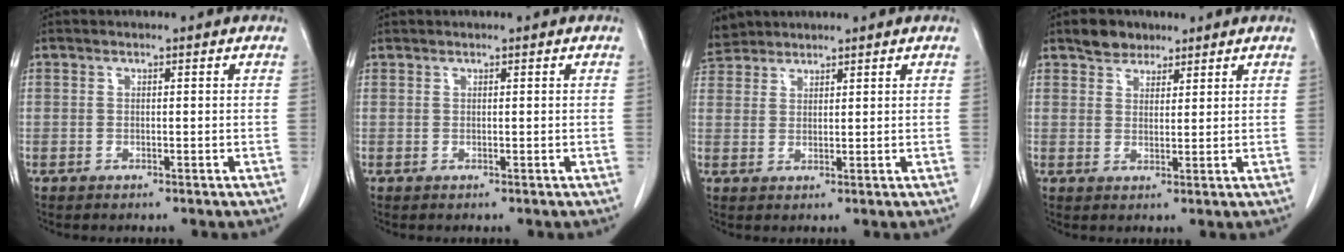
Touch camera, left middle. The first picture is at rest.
{"total": 0.0}
{"total": 4.1, "force": [3.9, 1.2, -0.1], "torque": [-0.008, 0.014, 0.079]}
{"total": 3.8, "force": [2.9, 2.2, 0.8], "torque": [-0.015, 0.007, 0.051]}